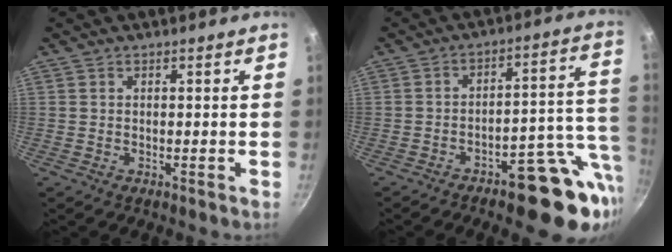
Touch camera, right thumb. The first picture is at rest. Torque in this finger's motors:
{"motor_torque": [2.38, 1.28, 1.04, -1.21, 0.24]}